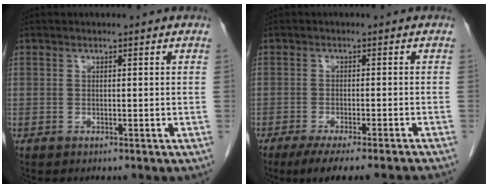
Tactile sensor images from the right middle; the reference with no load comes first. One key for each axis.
{"total": 10.6, "fx": -9.0, "fy": 0.2, "fz": 5.5, "tx": -0.060, "ty": -0.020, "tz": -0.127}